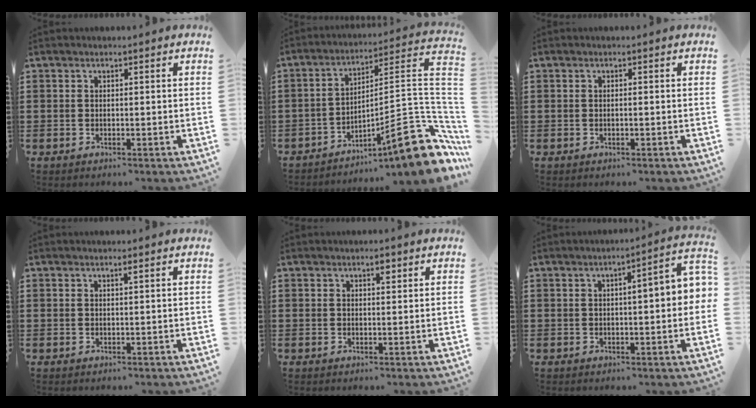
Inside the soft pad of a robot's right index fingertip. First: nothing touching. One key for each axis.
{"total": 14.2, "fx": -7.8, "fy": 2.7, "fz": 11.6, "tx": -0.147, "ty": 0.005, "tz": -0.134}
{"total": 0.6, "fx": -0.1, "fy": 0.1, "fz": 0.5, "tx": -0.011, "ty": -0.003, "tz": -0.002}
{"total": 0.6, "fx": 0.3, "fy": 0.0, "fz": 0.5, "tx": -0.008, "ty": 0.000, "tz": 0.006}
{"total": 1.8, "fx": 0.9, "fy": 0.8, "fz": 1.3, "tx": -0.020, "ty": 0.002, "tz": 0.014}
{"total": 3.7, "fx": -0.2, "fy": 0.5, "fz": 3.7, "tx": -0.057, "ty": 0.000, "tz": -0.009}